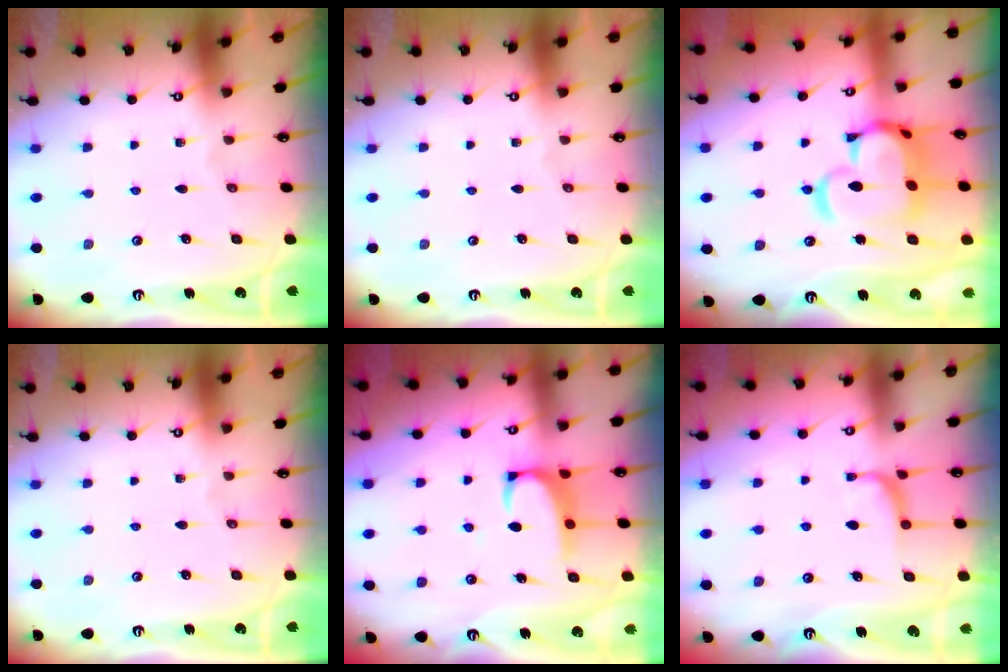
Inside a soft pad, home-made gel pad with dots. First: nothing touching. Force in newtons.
{"total": 0.0}
{"total": 12.7, "press": 12.6, "slide": 1.9}
{"total": 0.0}
{"total": 2.5, "press": 2.3, "slide": 0.8}
{"total": 0.8, "press": 0.6, "slide": 0.6}